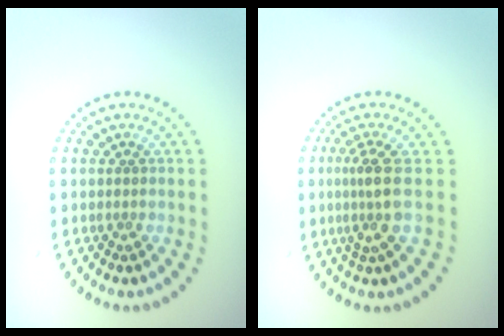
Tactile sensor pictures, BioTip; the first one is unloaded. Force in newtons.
{"total": 3.0, "press": 2.1, "slide": 2.1}